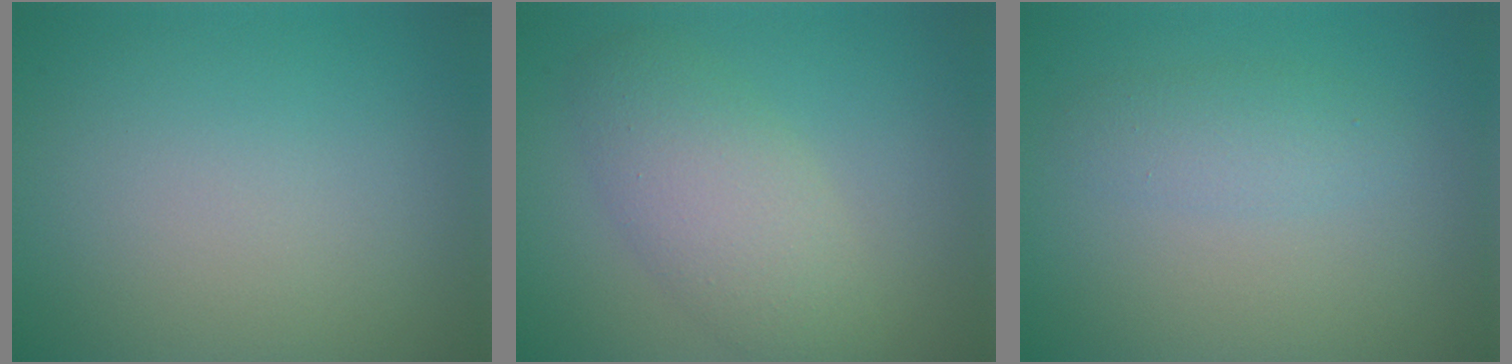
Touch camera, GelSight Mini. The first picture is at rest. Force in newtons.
{"total": 4.6, "press": 4.6, "slide": 0.3}
{"total": 1.8, "press": 1.8, "slide": 0.0}